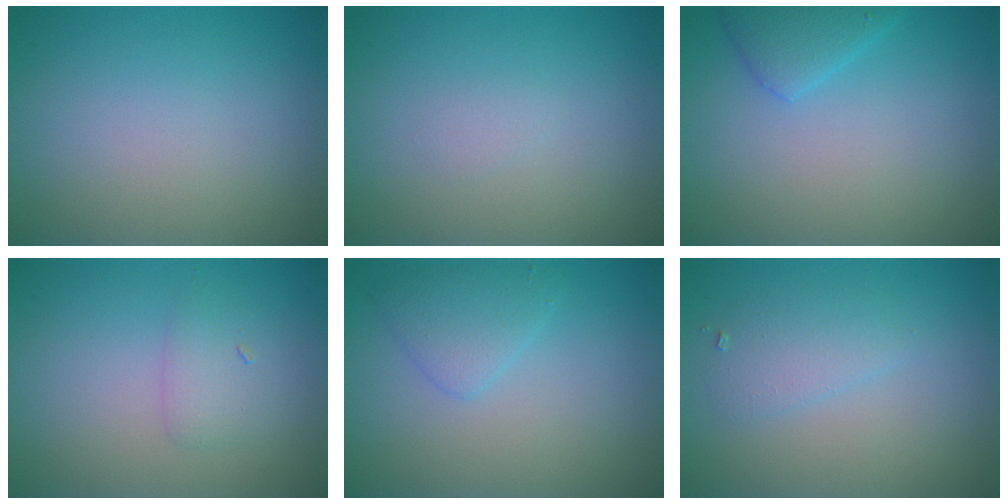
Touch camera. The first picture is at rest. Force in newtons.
{"total": 0.5, "press": 0.5, "slide": 0.1}
{"total": 2.4, "press": 2.4, "slide": 0.2}
{"total": 1.7, "press": 1.7, "slide": 0.1}
{"total": 2.1, "press": 2.1, "slide": 0.0}
{"total": 2.0, "press": 2.0, "slide": 0.1}